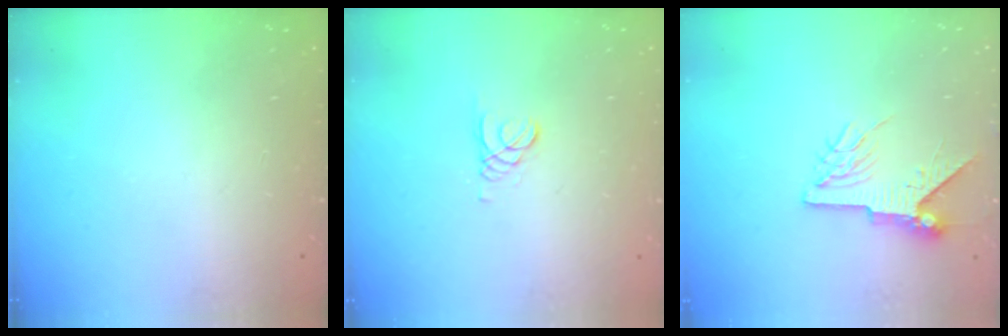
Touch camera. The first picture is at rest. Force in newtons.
{"total": 1.5, "press": 1.5, "slide": 0.1}
{"total": 7.2, "press": 7.2, "slide": 0.9}